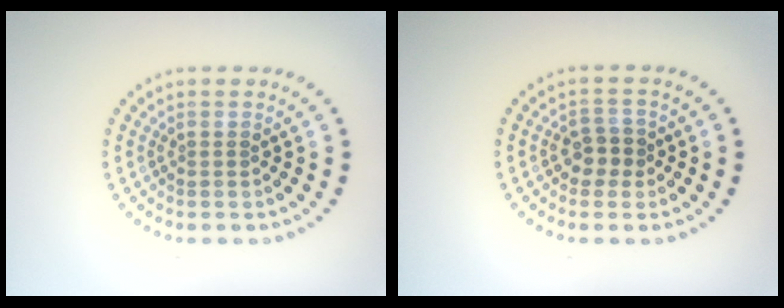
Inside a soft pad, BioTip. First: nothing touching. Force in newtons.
{"total": 2.1, "press": 1.9, "slide": 0.7}